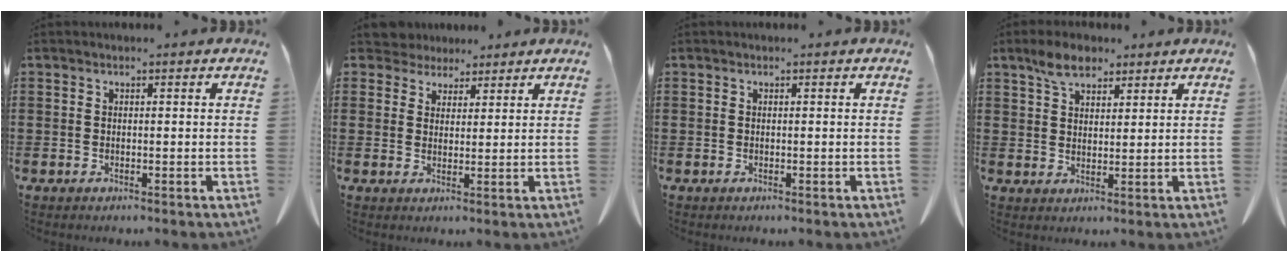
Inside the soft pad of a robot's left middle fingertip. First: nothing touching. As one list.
[{"total": 4.0, "force": [3.6, 1.7, 0.4], "torque": [-0.024, -0.002, 0.069]}, {"total": 0.0}, {"total": 5.2, "force": [3.7, 2.4, 2.7], "torque": [-0.056, 0.004, 0.068]}]